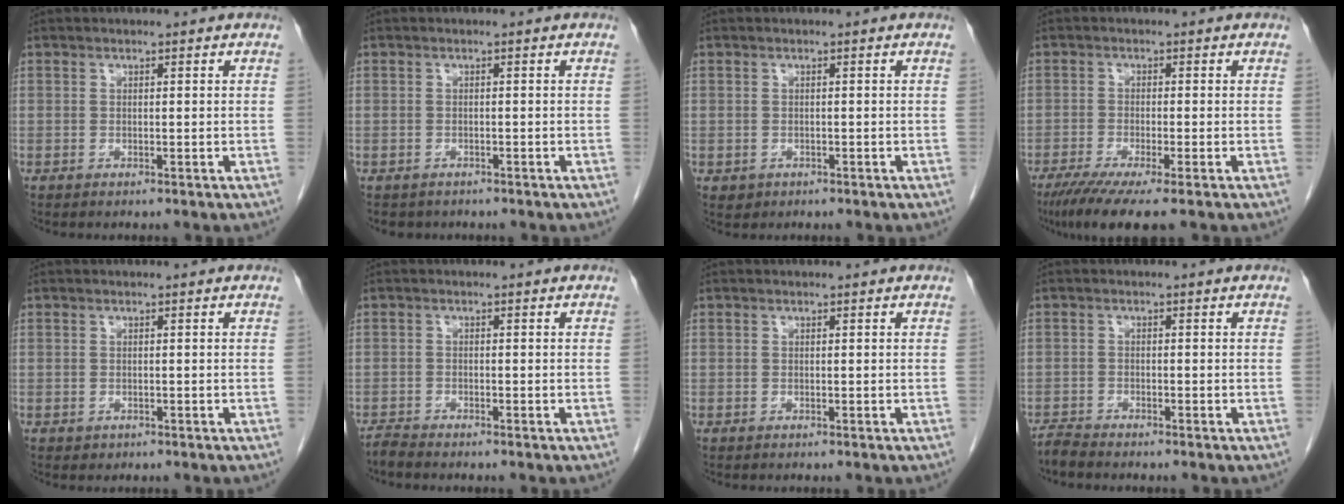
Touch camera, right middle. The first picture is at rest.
{"total": 3.0, "force": [-2.4, 1.7, 0.5], "torque": [-0.008, 0.002, -0.029]}
{"total": 1.1, "force": [-0.4, 1.0, 0.2], "torque": [-0.004, 0.004, 0.002]}
{"total": 7.6, "force": [-5.3, 0.3, 5.5], "torque": [-0.085, -0.018, -0.087]}
{"total": 0.5, "force": [-0.2, 0.5, 0.1], "torque": [-0.005, 0.002, 0.001]}
{"total": 1.3, "force": [-1.3, -0.2, 0.1], "torque": [-0.006, -0.005, -0.026]}
{"total": 0.0}
{"total": 1.8, "force": [-1.8, -0.2, 0.1], "torque": [-0.006, -0.008, -0.035]}